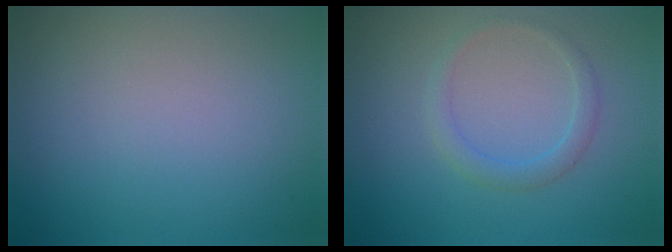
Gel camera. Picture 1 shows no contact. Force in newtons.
{"total": 1.7, "press": 1.7, "slide": 0.1}